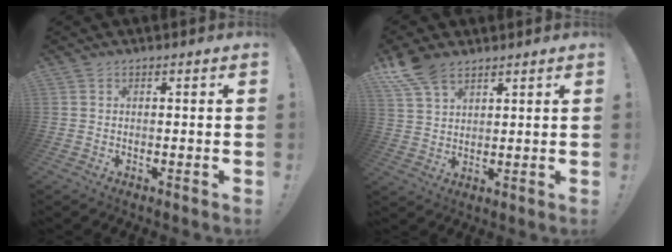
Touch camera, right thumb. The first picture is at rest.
{"total": 8.5, "force": [6.1, 4.2, 4.1], "torque": [-0.087, -0.026, 0.122]}